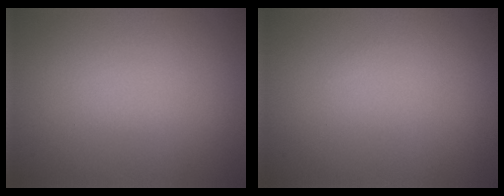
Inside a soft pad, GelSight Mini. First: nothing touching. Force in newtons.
{"total": 0.0}